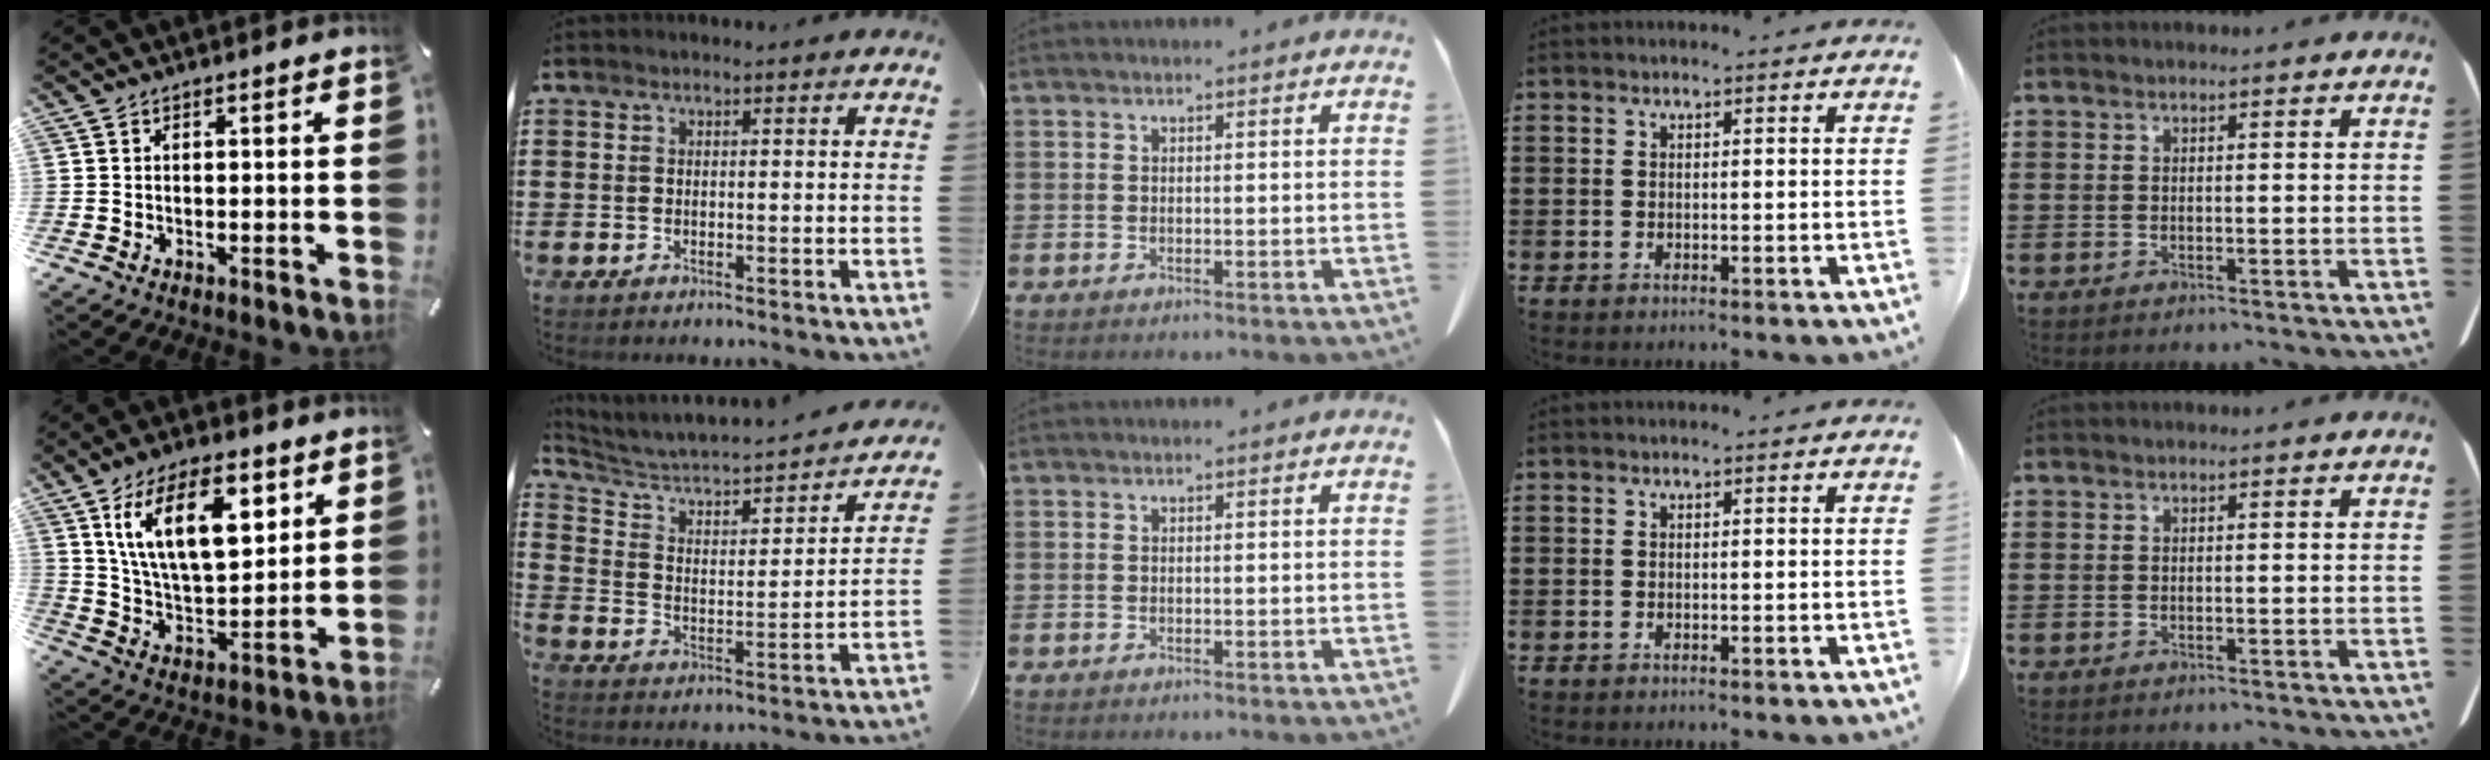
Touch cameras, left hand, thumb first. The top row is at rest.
{"thumb": {"total": 19.0, "force": [9.4, 9.4, 13.6], "torque": [-0.263, -0.020, 0.156]}, "index": {"total": 3.7, "force": [3.0, 1.5, 1.6], "torque": [-0.055, -0.031, 0.037]}}